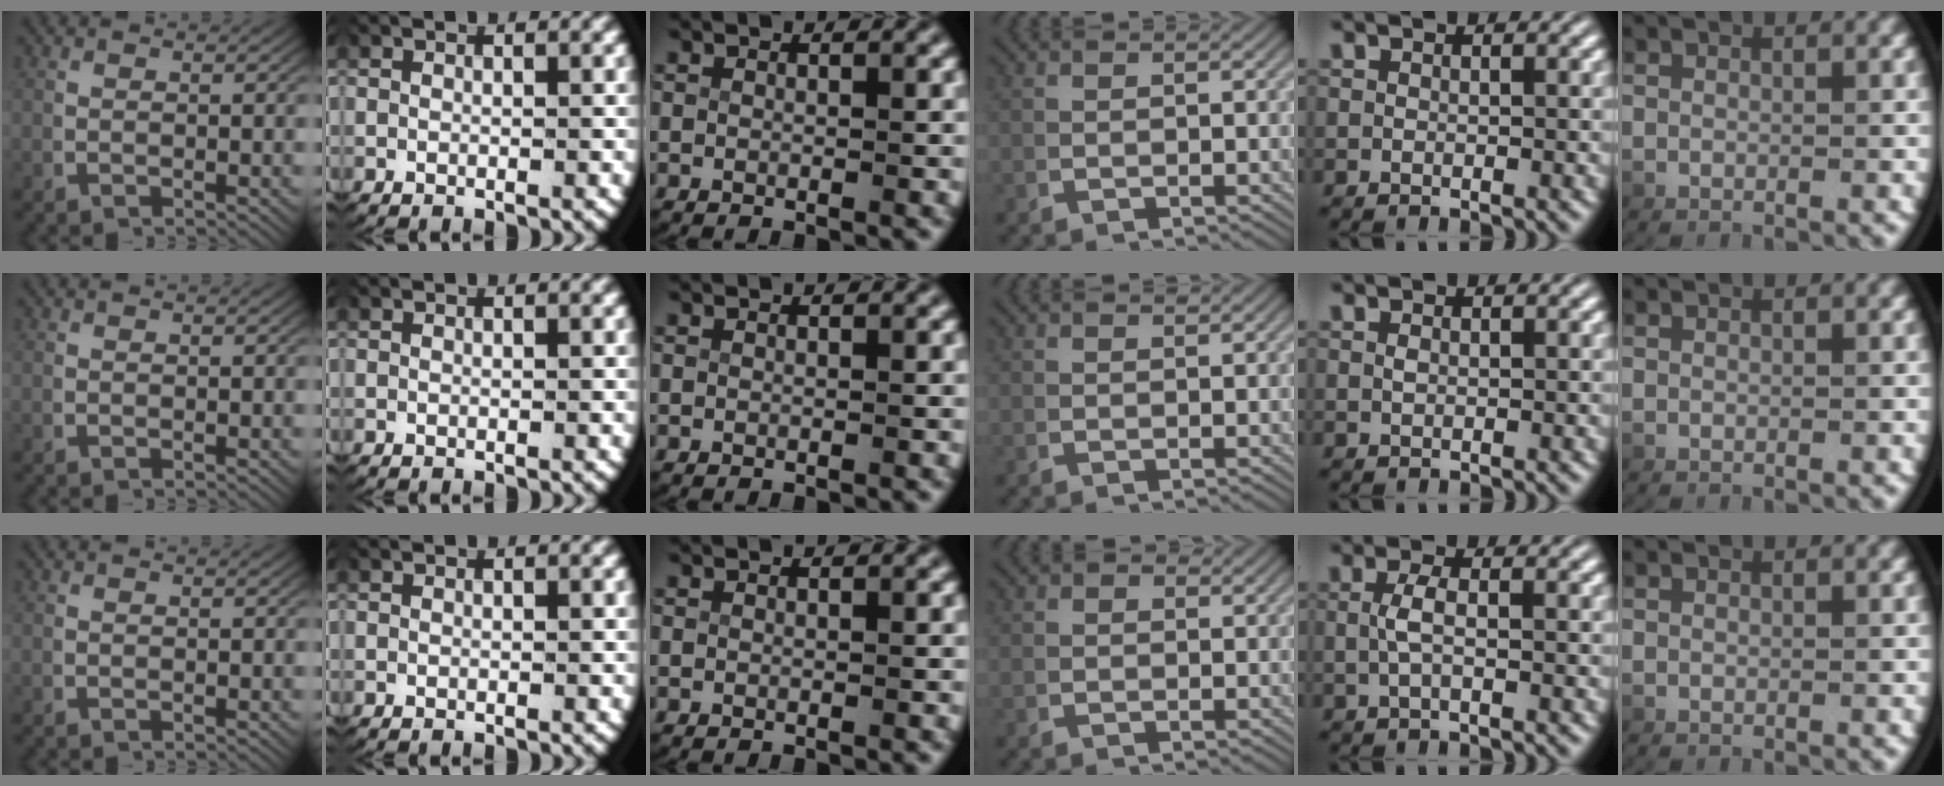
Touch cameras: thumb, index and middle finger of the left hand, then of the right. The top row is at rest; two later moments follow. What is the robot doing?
{"motion": "lift_and_place", "object": "key"}